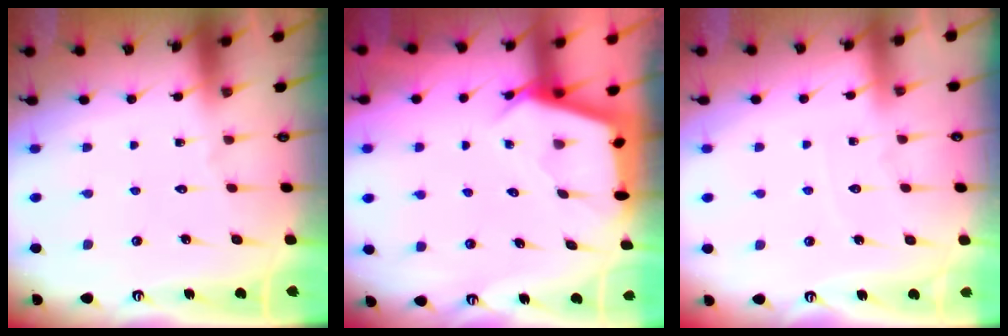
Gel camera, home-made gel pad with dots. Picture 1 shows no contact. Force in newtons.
{"total": 2.9, "press": 2.9, "slide": 0.3}
{"total": 4.0, "press": 3.9, "slide": 0.6}